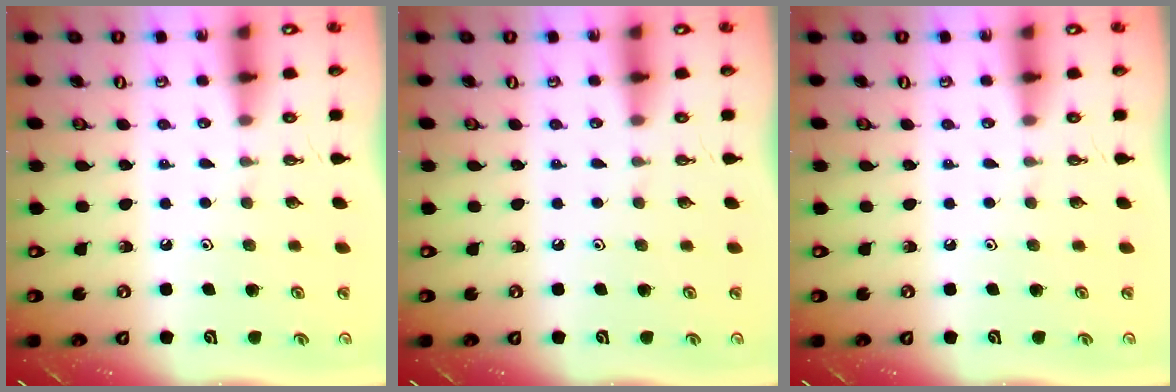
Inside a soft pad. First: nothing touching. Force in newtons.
{"total": 0.0}
{"total": 0.0}